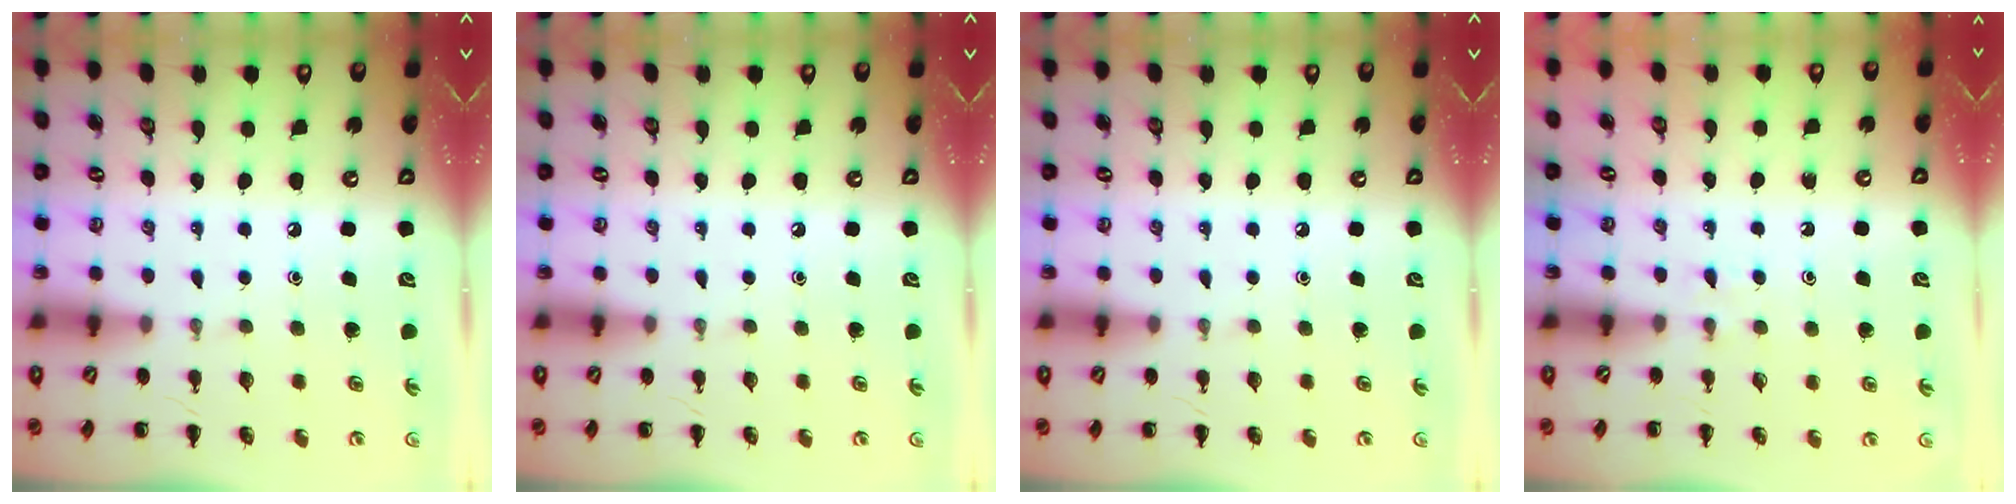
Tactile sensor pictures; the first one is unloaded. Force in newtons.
{"total": 0.0}
{"total": 0.0}
{"total": 2.1, "press": 1.8, "slide": 0.9}